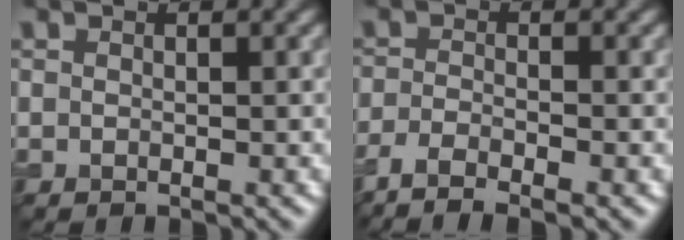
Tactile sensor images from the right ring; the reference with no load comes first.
{"total": 4.4, "force": [-3.1, 1.1, 2.9], "torque": [-0.058, -0.009, -0.064]}